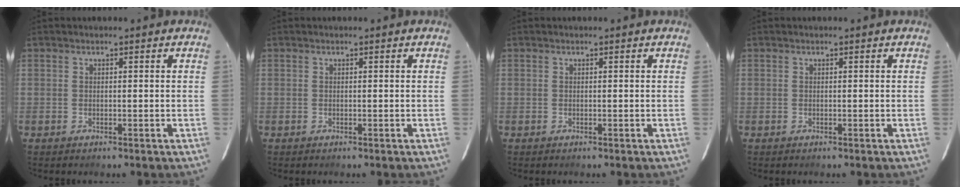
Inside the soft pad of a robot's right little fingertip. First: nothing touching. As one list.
[{"total": 0.0}, {"total": 0.0}, {"total": 0.0}]